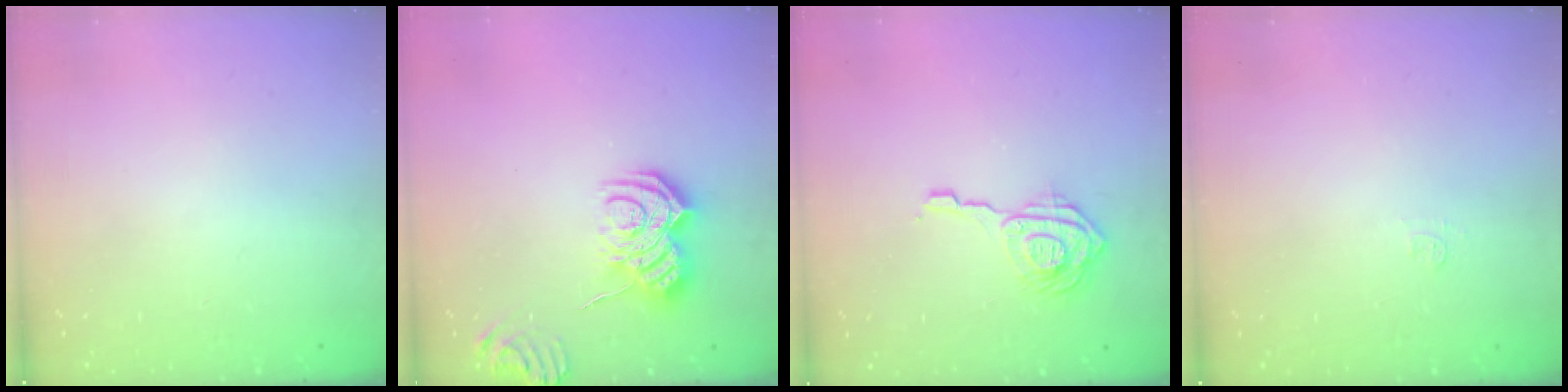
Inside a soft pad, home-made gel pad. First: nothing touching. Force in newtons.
{"total": 10.1, "press": 10.1, "slide": 0.9}
{"total": 11.2, "press": 11.1, "slide": 0.9}
{"total": 3.1, "press": 3.0, "slide": 0.4}